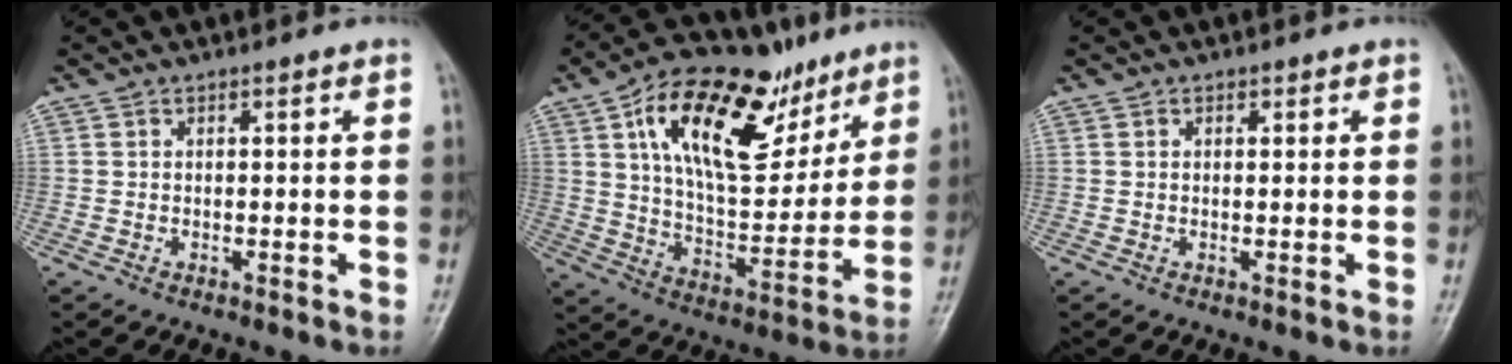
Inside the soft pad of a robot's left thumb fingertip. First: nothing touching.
{"total": 24.6, "force": [12.6, 11.8, 17.6], "torque": [-0.242, -0.035, 0.215]}
{"total": 0.6, "force": [0.3, 0.5, 0.3], "torque": [-0.001, -0.001, 0.002]}